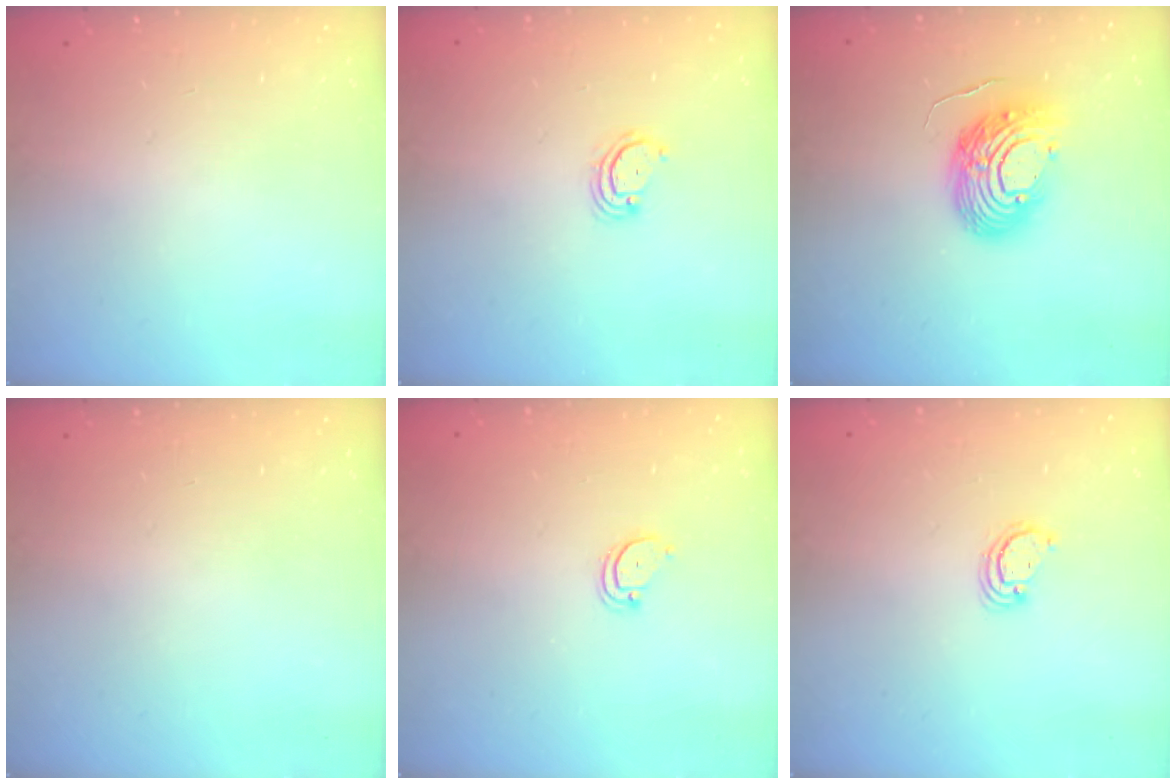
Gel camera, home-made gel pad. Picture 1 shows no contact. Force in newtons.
{"total": 2.9, "press": 2.8, "slide": 0.4}
{"total": 13.3, "press": 13.1, "slide": 2.3}
{"total": 0.0}
{"total": 3.0, "press": 3.0, "slide": 0.3}
{"total": 2.6, "press": 2.6, "slide": 0.3}